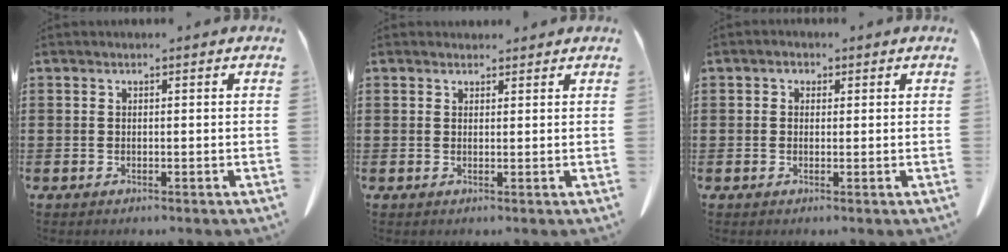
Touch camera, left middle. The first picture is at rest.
{"total": 1.3, "force": [1.1, 0.6, 0.0], "torque": [0.005, -0.001, 0.021]}
{"total": 1.1, "force": [0.2, 1.0, 0.5], "torque": [-0.012, 0.007, 0.003]}